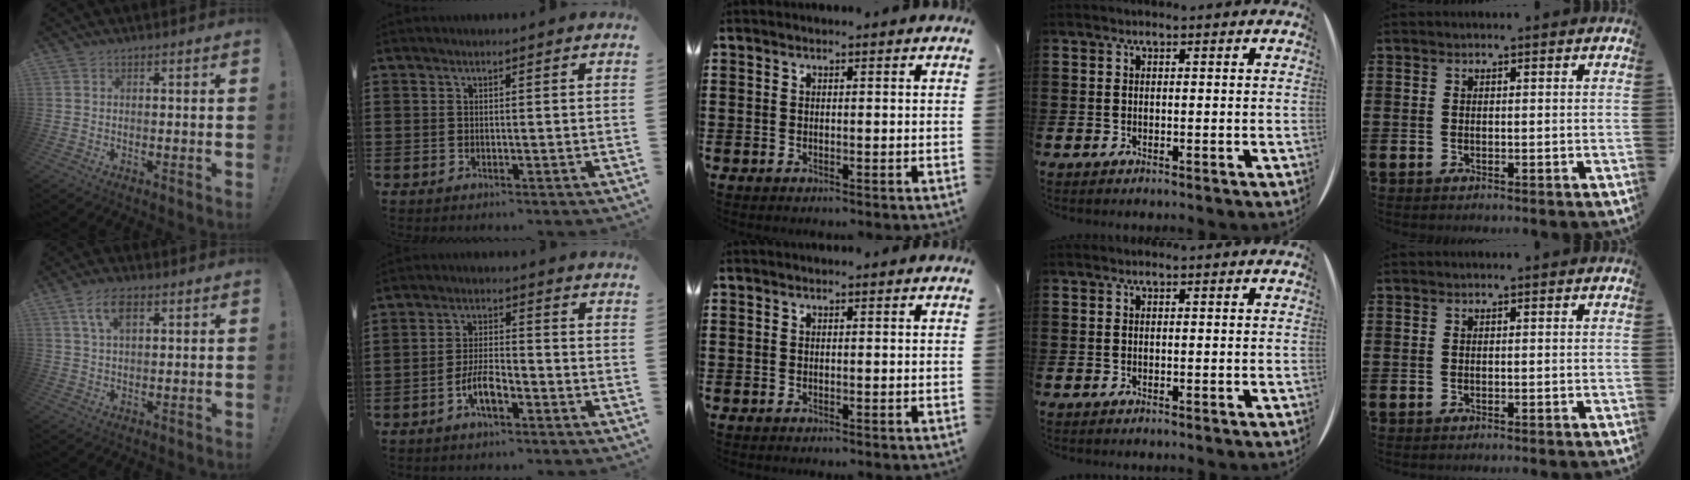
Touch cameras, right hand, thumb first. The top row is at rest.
{"thumb": {"total": 7.2, "force": [3.0, 3.6, 5.4], "torque": [-0.100, 0.005, 0.055]}, "index": {"total": 4.9, "force": [-2.6, 1.8, 3.8], "torque": [-0.091, 0.002, -0.056]}}